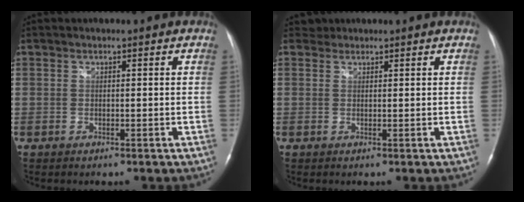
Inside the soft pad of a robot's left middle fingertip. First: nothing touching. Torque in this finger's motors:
{"motor_torque": [-0.21, -0.22, -0.18, 0.00]}